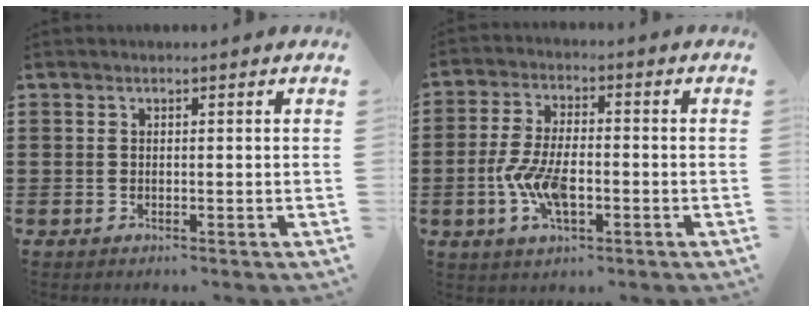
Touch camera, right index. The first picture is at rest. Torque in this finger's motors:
{"motor_torque": [2.14, 0.00, 0.94, 0.21]}